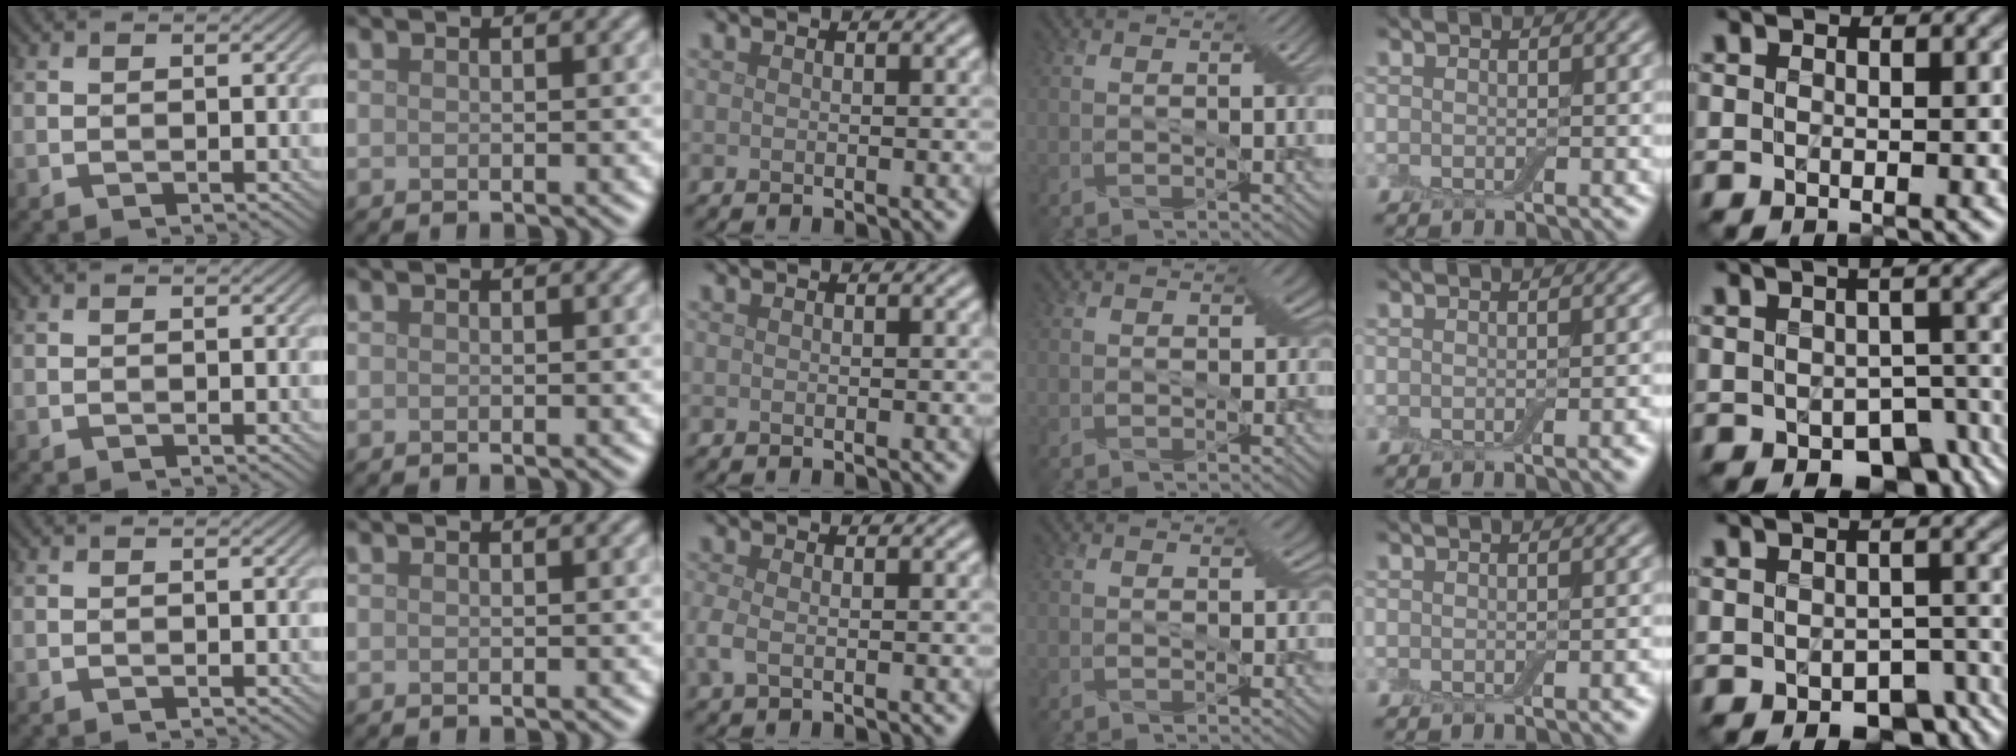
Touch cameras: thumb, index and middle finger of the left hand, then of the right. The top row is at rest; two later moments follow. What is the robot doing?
{"motion": "wrap", "object": "cling film"}